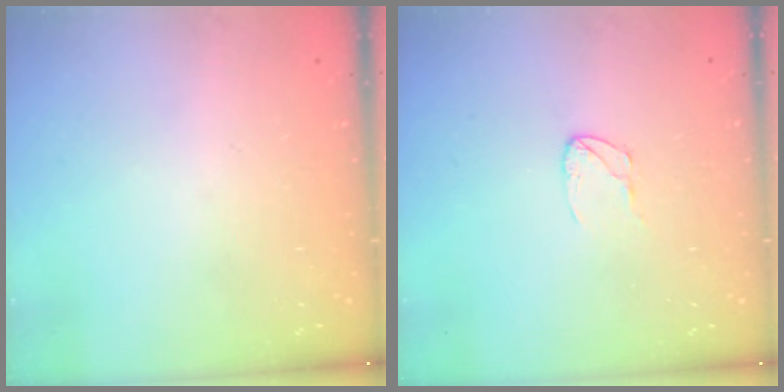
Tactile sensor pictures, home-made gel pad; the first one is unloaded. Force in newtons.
{"total": 3.9, "press": 3.9, "slide": 0.3}